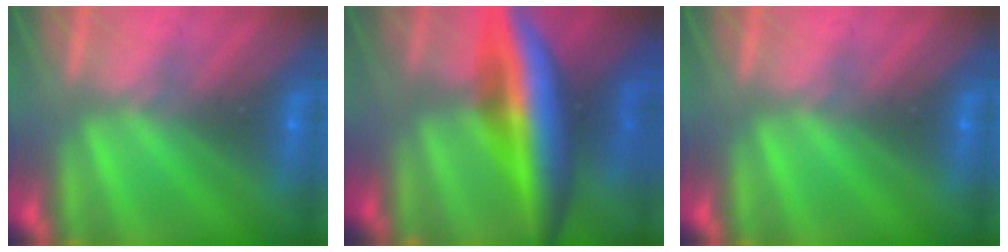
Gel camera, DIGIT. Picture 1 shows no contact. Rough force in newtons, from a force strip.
{"total": 9.6}
{"total": 0.0}